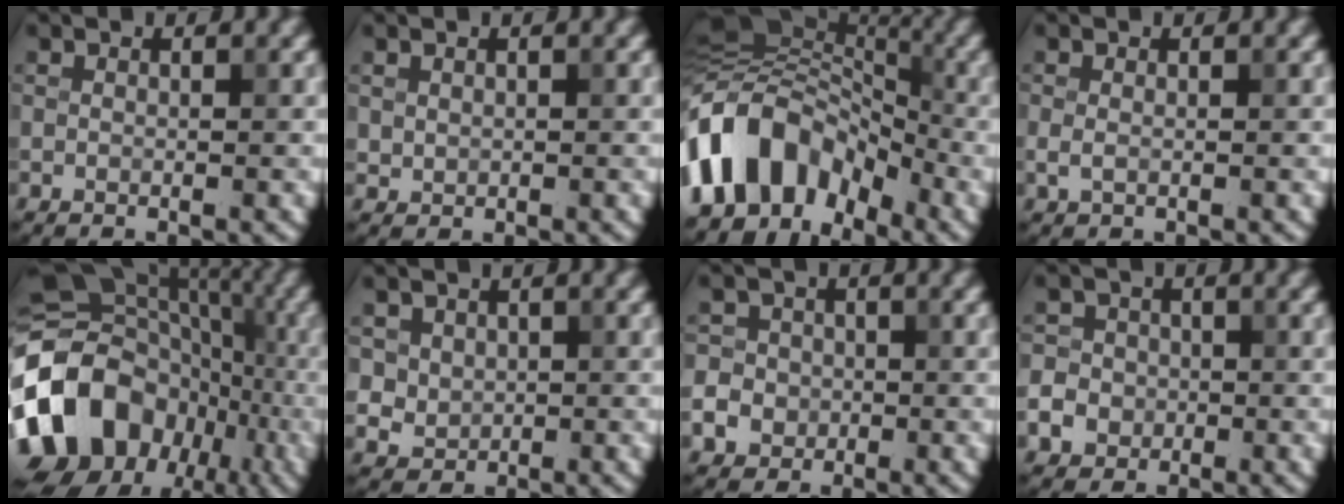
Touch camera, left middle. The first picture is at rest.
{"total": 0.7, "force": [0.3, 0.6, 0.2], "torque": [-0.002, -0.003, 0.010]}
{"total": 10.3, "force": [-4.7, 7.0, 5.9], "torque": [-0.098, 0.025, -0.113]}
{"total": 1.0, "force": [-0.2, 0.6, 0.7], "torque": [-0.018, 0.000, -0.004]}
{"total": 16.0, "force": [-5.3, 11.8, 9.6], "torque": [-0.208, 0.020, -0.113]}
{"total": 2.9, "force": [1.0, 2.5, 1.0], "torque": [-0.028, -0.003, 0.034]}
{"total": 8.4, "force": [-2.7, 7.6, 2.3], "torque": [-0.055, -0.004, -0.078]}
{"total": 6.7, "force": [-2.3, 6.0, 1.9], "torque": [-0.042, -0.004, -0.068]}